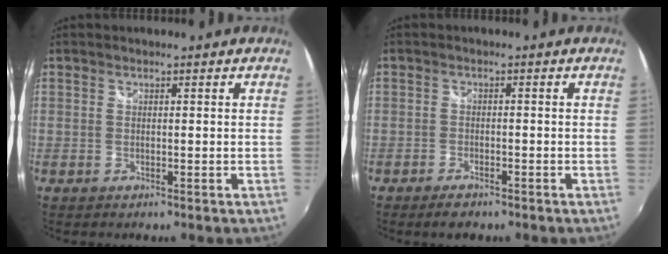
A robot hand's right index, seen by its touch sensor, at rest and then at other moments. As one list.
[{"total": 3.1, "force": [-2.4, 1.3, 1.5], "torque": [-0.039, -0.006, -0.043]}]